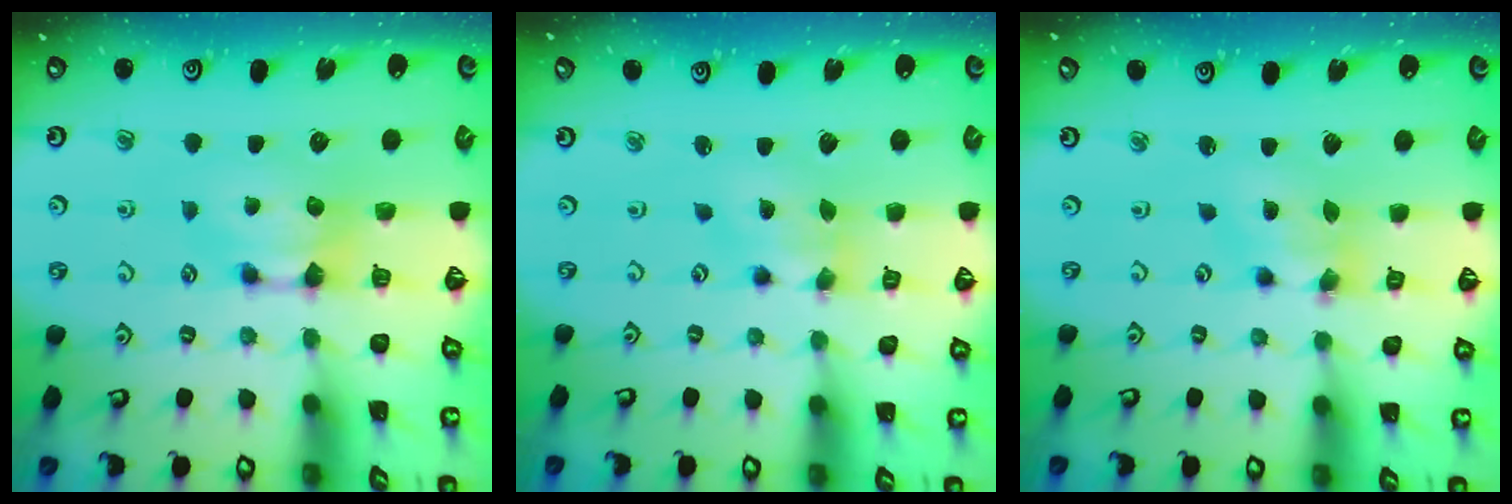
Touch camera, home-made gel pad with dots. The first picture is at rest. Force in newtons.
{"total": 2.1, "press": 1.6, "slide": 1.3}
{"total": 2.8, "press": 2.4, "slide": 1.5}